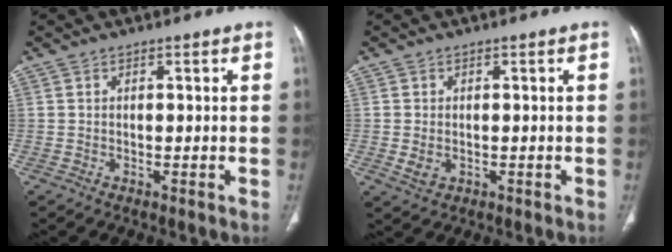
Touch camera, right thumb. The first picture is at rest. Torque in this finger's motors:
{"motor_torque": [-0.32, 0.15, -0.20, 0.12, 0.09]}